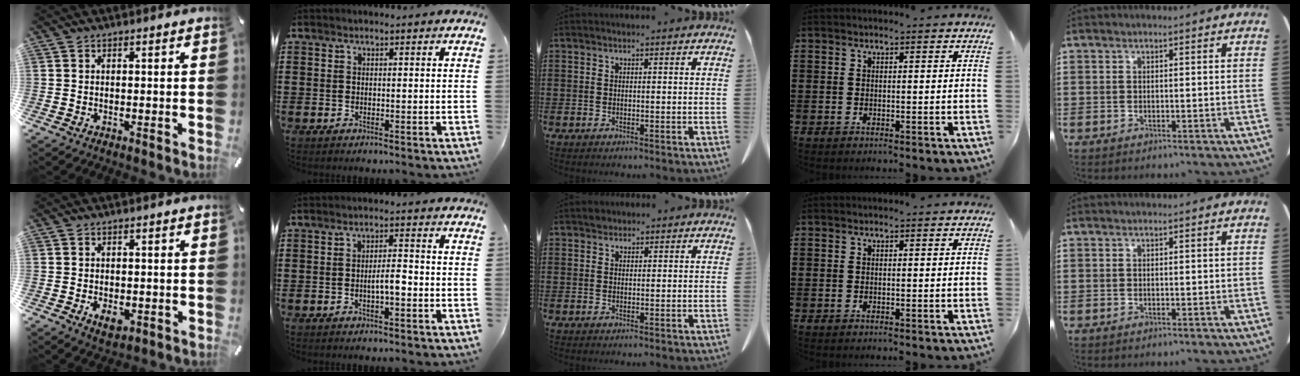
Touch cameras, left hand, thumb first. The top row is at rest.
{"thumb": {"total": 3.5, "force": [-0.9, 2.2, 2.5], "torque": [-0.048, -0.004, -0.020]}, "index": {"total": 3.1, "force": [-0.8, 0.8, 2.9], "torque": [-0.053, 0.006, -0.016]}, "middle": {"total": 1.0, "force": [0.8, 0.6, 0.0], "torque": [0.005, -0.001, 0.015]}}